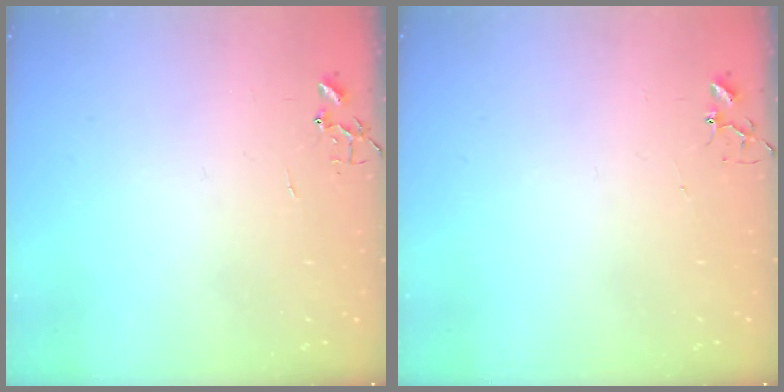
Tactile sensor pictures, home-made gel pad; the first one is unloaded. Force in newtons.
{"total": 2.9, "press": 2.9, "slide": 0.2}